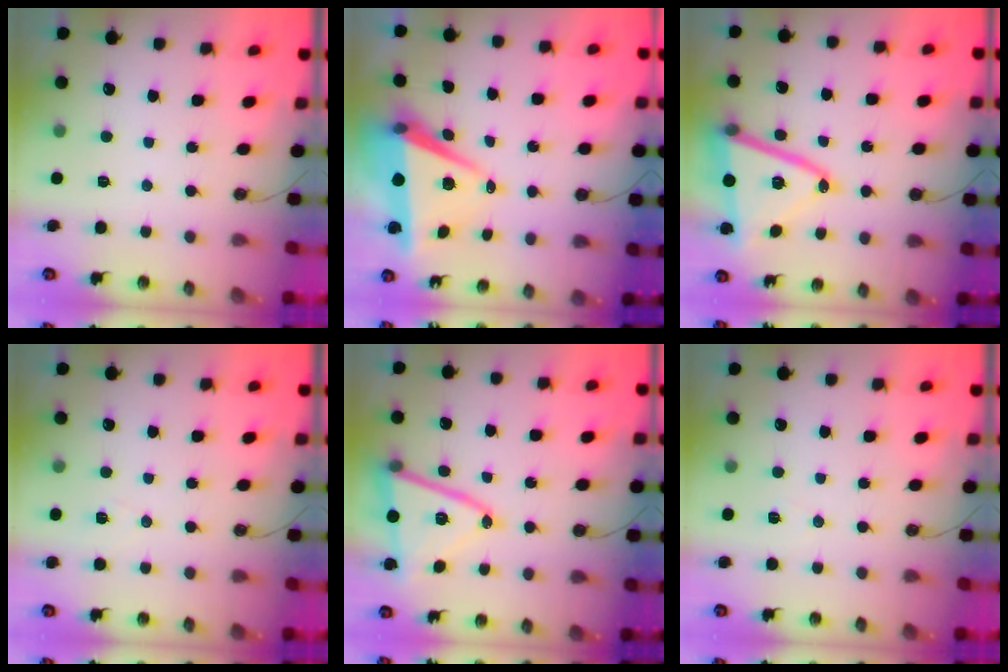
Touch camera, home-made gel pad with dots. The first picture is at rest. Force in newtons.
{"total": 8.3, "press": 7.2, "slide": 4.1}
{"total": 19.1, "press": 18.9, "slide": 2.6}
{"total": 5.1, "press": 4.9, "slide": 1.3}
{"total": 15.9, "press": 15.6, "slide": 2.9}
{"total": 4.9, "press": 3.3, "slide": 3.6}